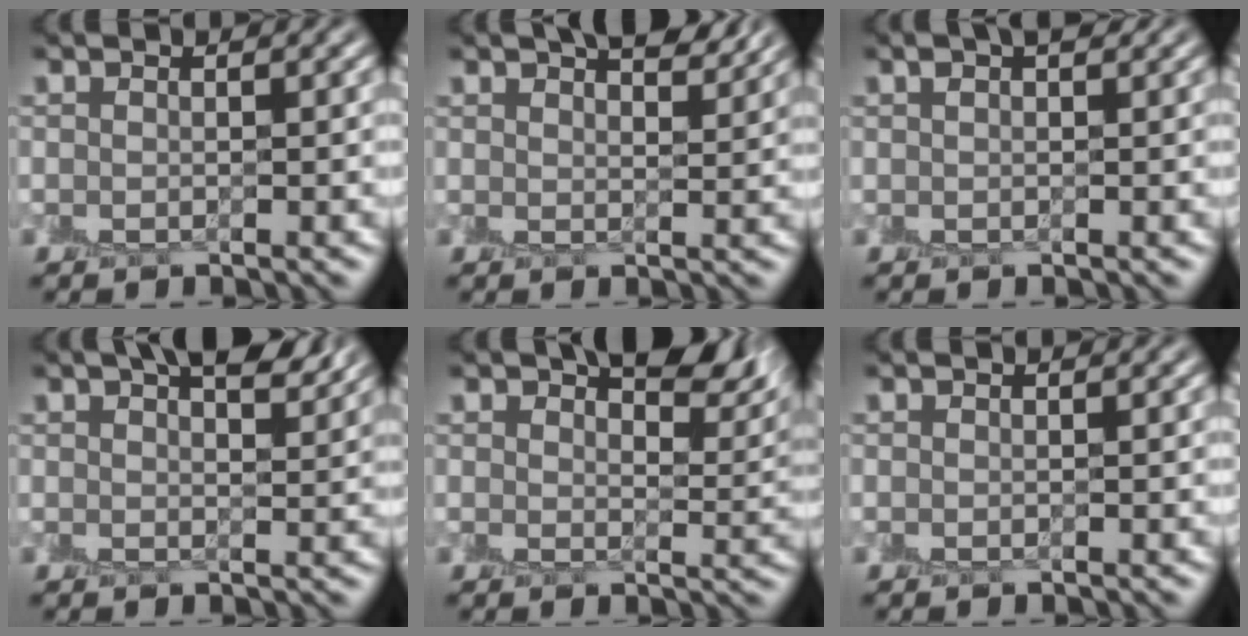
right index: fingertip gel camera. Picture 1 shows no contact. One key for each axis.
{"total": 5.9, "fx": 4.4, "fy": 1.9, "fz": 3.5, "tx": -0.020, "ty": 0.025, "tz": 0.039}
{"total": 1.9, "fx": 1.2, "fy": 0.4, "fz": 1.4, "tx": -0.014, "ty": 0.004, "tz": 0.017}
{"total": 5.6, "fx": 3.7, "fy": 1.7, "fz": 3.8, "tx": -0.026, "ty": 0.019, "tz": 0.036}
{"total": 9.5, "fx": 6.0, "fy": 4.1, "fz": 6.1, "tx": -0.061, "ty": 0.023, "tz": 0.076}
{"total": 0.0}